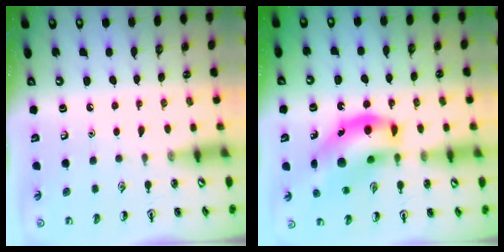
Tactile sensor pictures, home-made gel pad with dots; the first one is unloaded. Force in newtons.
{"total": 17.4, "press": 16.9, "slide": 4.5}